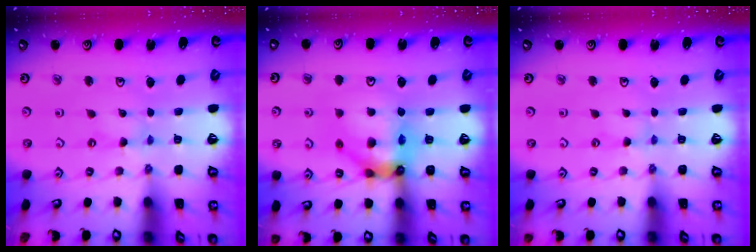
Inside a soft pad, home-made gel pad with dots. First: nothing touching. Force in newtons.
{"total": 13.3, "press": 13.2, "slide": 2.2}
{"total": 1.1, "press": 1.1, "slide": 0.2}